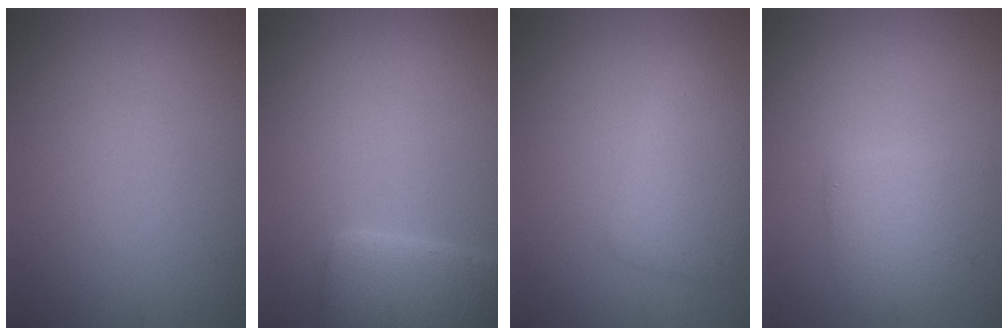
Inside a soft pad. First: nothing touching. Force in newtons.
{"total": 5.0, "press": 4.9, "slide": 0.4}
{"total": 3.7, "press": 3.7, "slide": 0.1}
{"total": 2.9, "press": 2.9, "slide": 0.3}